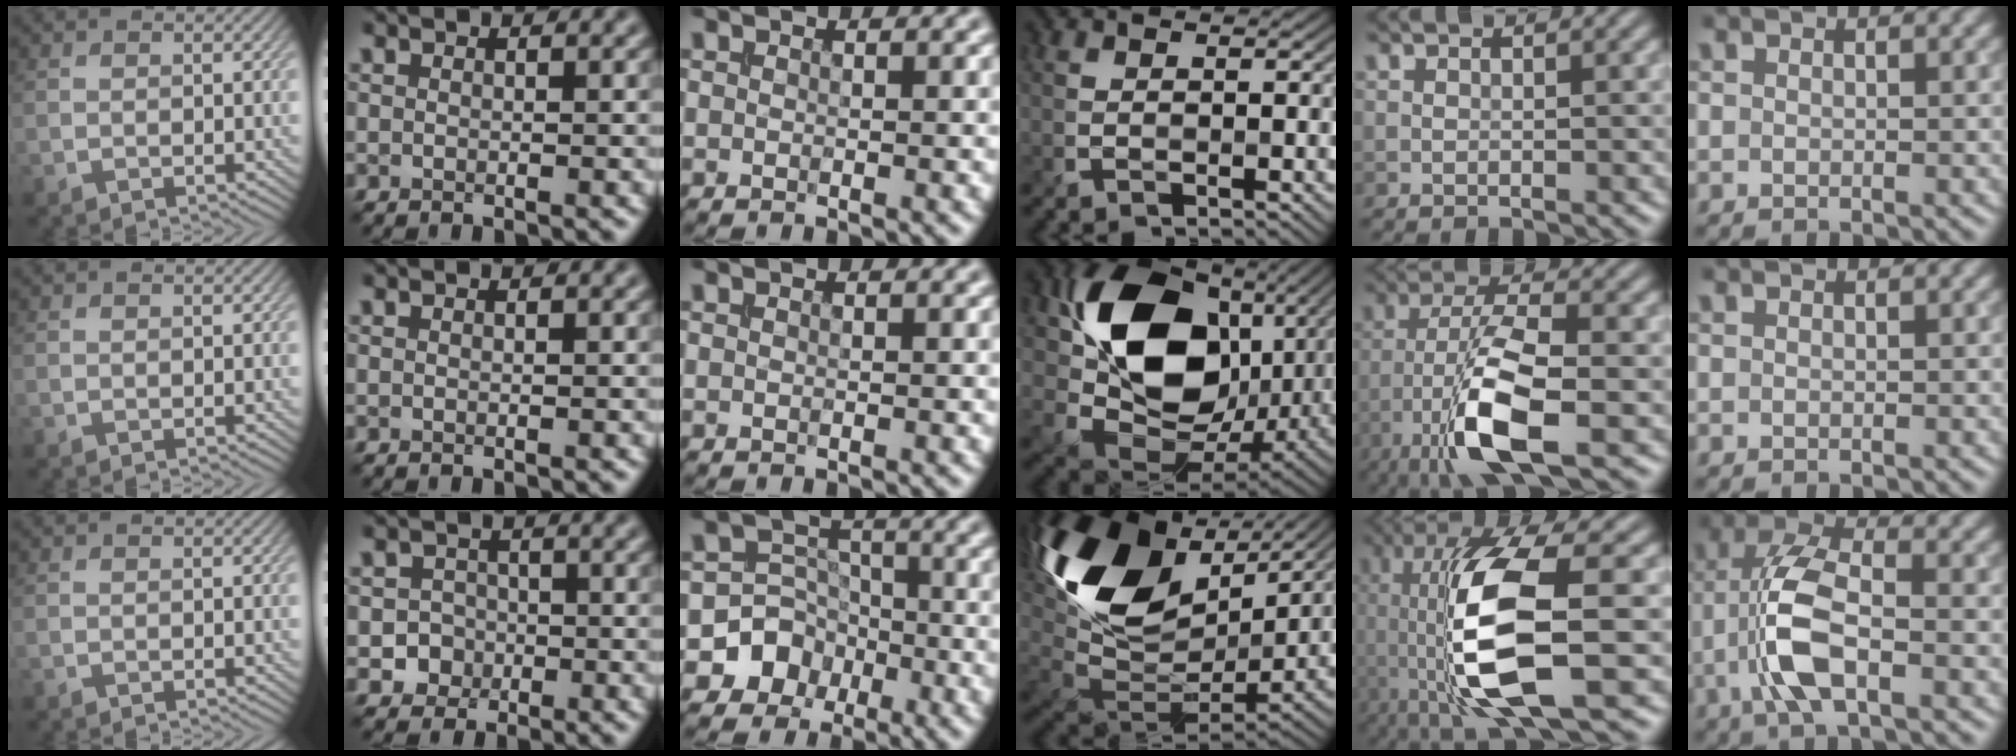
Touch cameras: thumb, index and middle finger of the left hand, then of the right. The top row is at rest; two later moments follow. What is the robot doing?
{"motion": "extract", "object": "drawer"}